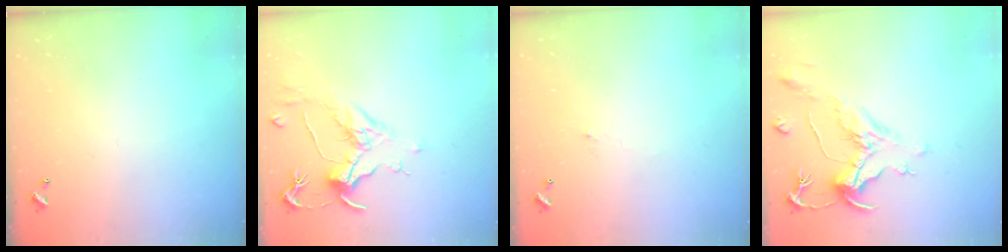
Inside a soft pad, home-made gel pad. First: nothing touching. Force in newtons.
{"total": 1.7, "press": 1.5, "slide": 0.9}
{"total": 0.8, "press": 0.7, "slide": 0.5}
{"total": 1.9, "press": 1.4, "slide": 1.2}